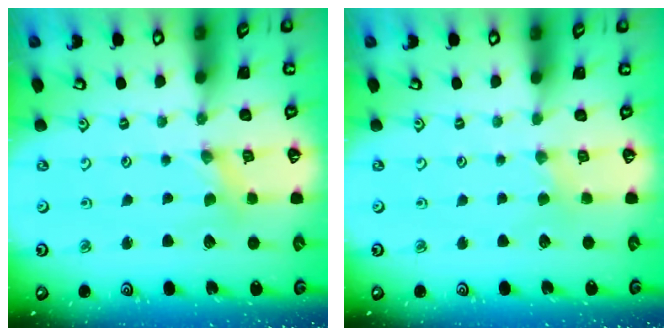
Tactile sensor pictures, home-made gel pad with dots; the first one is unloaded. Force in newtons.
{"total": 1.6, "press": 1.5, "slide": 0.4}